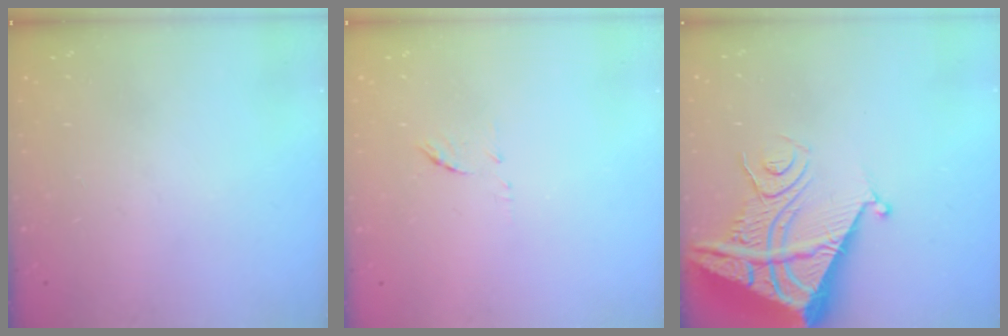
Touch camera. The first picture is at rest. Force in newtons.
{"total": 6.1, "press": 6.1, "slide": 0.3}
{"total": 13.1, "press": 13.0, "slide": 1.6}